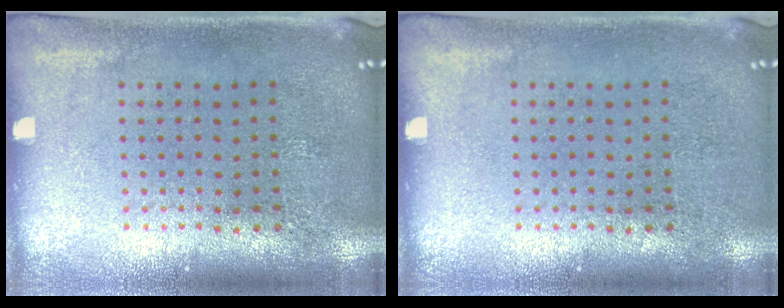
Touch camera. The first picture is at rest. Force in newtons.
{"total": 0.0}